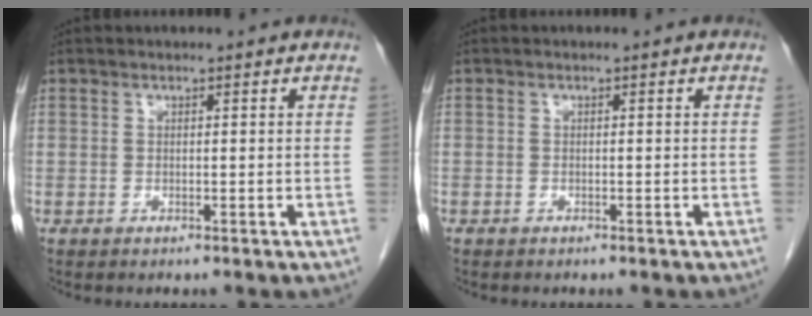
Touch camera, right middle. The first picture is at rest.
{"total": 0.0}